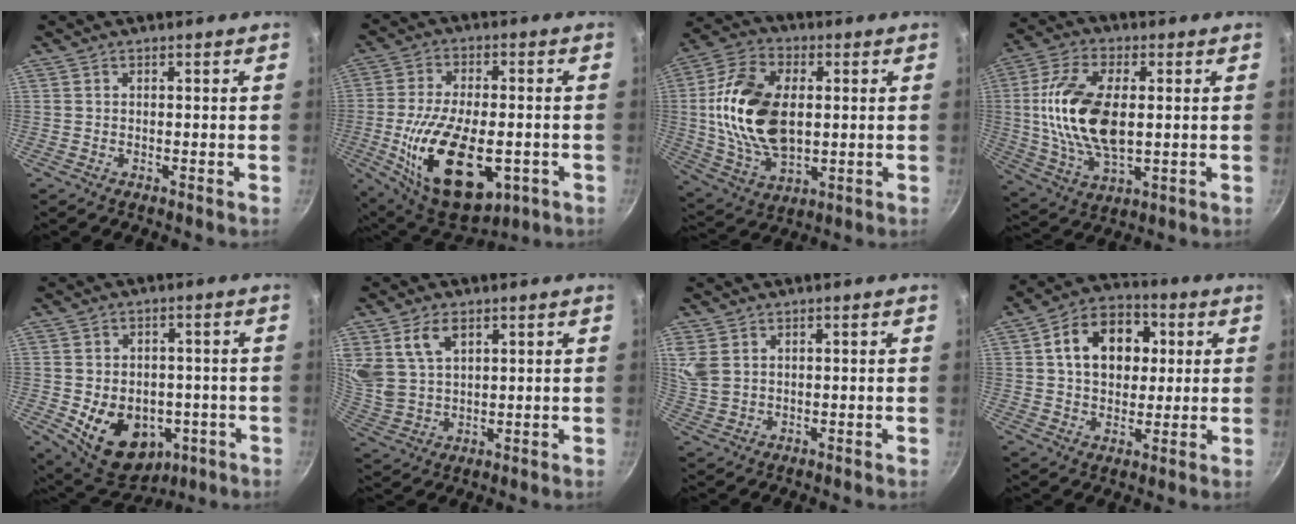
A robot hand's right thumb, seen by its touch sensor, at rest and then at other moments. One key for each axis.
{"total": 21.7, "fx": -5.4, "fy": 11.2, "fz": 17.8, "tx": -0.301, "ty": 0.008, "tz": -0.076}
{"total": 19.6, "fx": 1.6, "fy": 12.0, "fz": 15.4, "tx": -0.277, "ty": 0.001, "tz": 0.029}
{"total": 17.3, "fx": 1.3, "fy": 9.2, "fz": 14.6, "tx": -0.277, "ty": 0.003, "tz": 0.022}
{"total": 15.2, "fx": -3.9, "fy": 11.3, "fz": 9.5, "tx": -0.121, "ty": 0.006, "tz": -0.035}
{"total": 8.6, "fx": 4.2, "fy": 5.3, "fz": 5.3, "tx": -0.086, "ty": -0.020, "tz": 0.095}
{"total": 5.1, "fx": 2.1, "fy": 3.6, "fz": 3.1, "tx": -0.056, "ty": -0.008, "tz": 0.050}
{"total": 14.4, "fx": 3.2, "fy": 10.5, "fz": 9.2, "tx": -0.111, "ty": 0.016, "tz": 0.040}